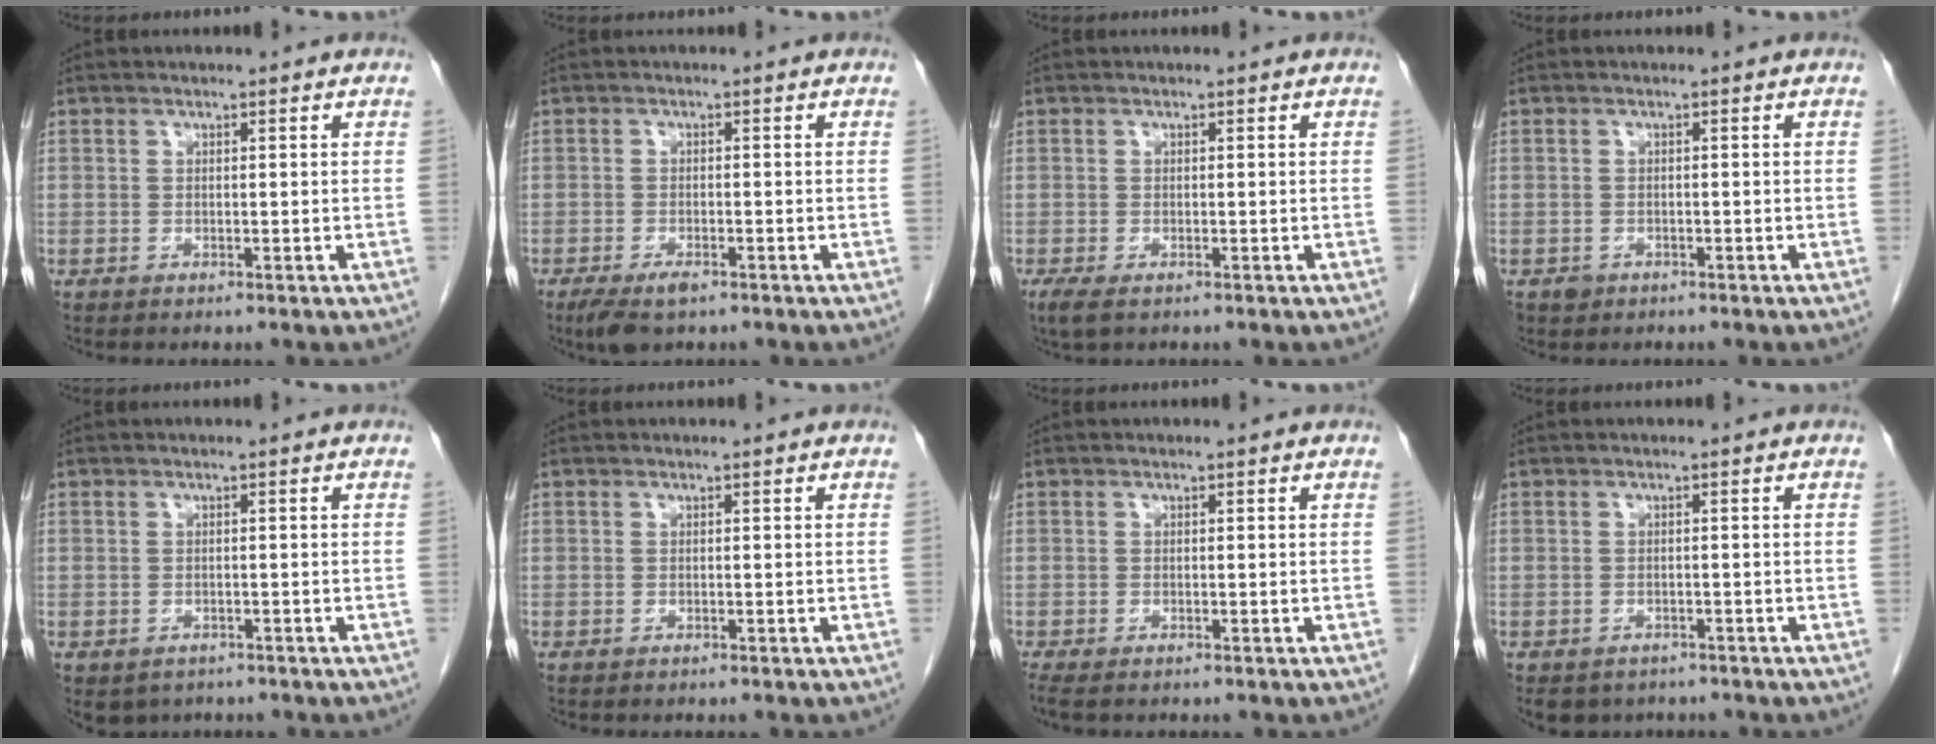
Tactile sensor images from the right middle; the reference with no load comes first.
{"total": 4.1, "force": [-2.6, 1.4, 2.8], "torque": [-0.056, -0.007, -0.041]}
{"total": 2.4, "force": [-1.4, 0.9, 1.6], "torque": [-0.037, -0.007, -0.022]}
{"total": 1.2, "force": [-0.7, 1.0, 0.1], "torque": [-0.002, 0.003, -0.007]}
{"total": 3.3, "force": [-2.3, 2.3, 0.7], "torque": [-0.006, 0.000, -0.029]}
{"total": 0.0}
{"total": 2.7, "force": [-2.1, 1.0, 1.5], "torque": [-0.026, -0.010, -0.031]}
{"total": 4.9, "force": [-3.9, 2.9, 0.9], "torque": [-0.005, 0.002, -0.051]}